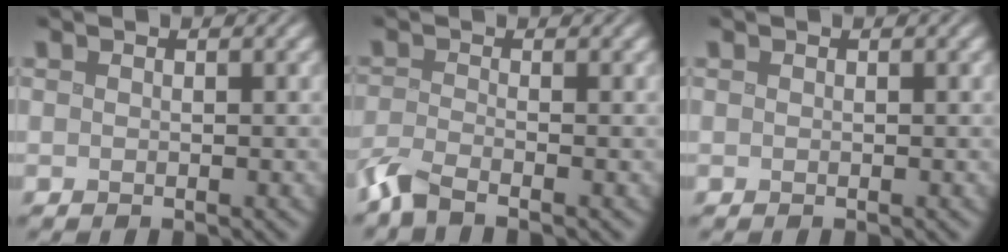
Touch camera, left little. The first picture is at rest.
{"total": 2.7, "force": [-2.1, 0.4, 1.6], "torque": [-0.042, -0.012, -0.055]}
{"total": 0.0}